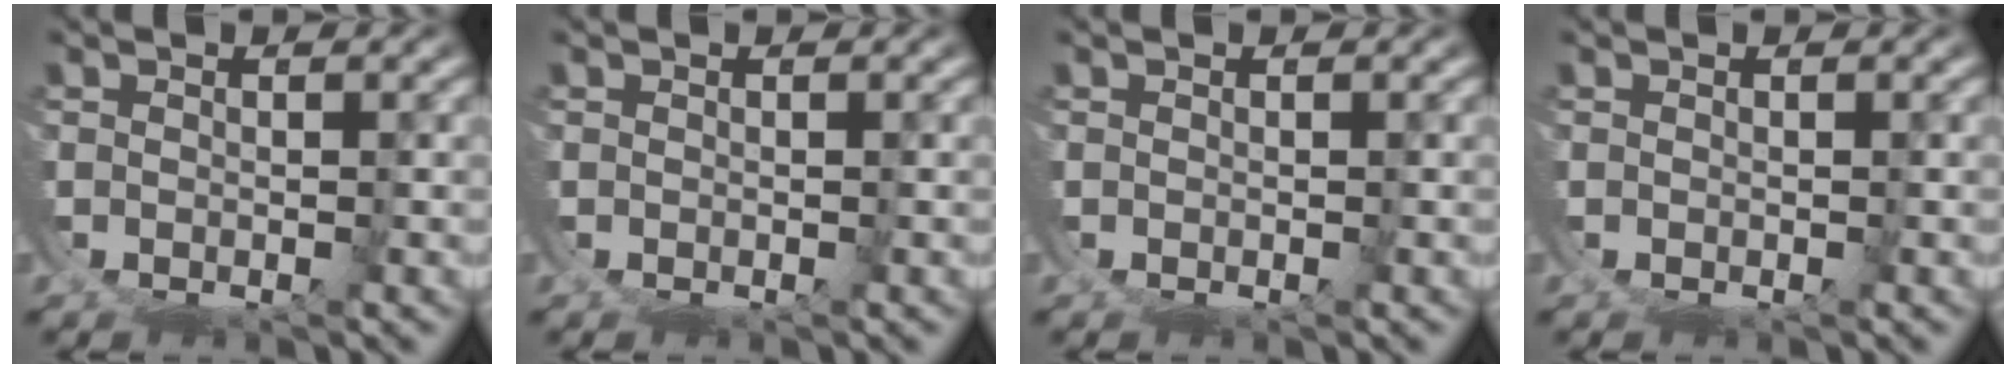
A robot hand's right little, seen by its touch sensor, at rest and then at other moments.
{"total": 0.0}
{"total": 0.0}
{"total": 0.0}